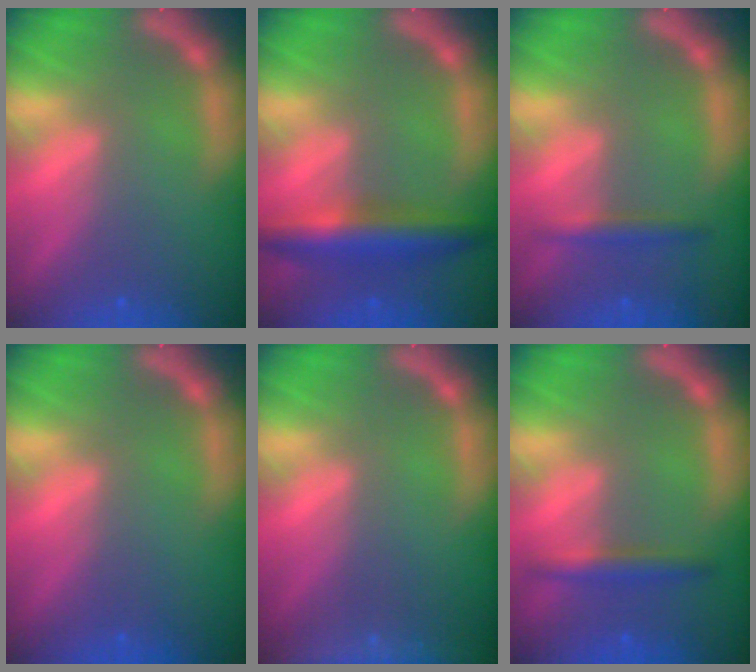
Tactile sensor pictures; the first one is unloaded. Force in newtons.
{"total": 5.5}
{"total": 1.9}
{"total": 0.0}
{"total": 10.1}
{"total": 2.4}